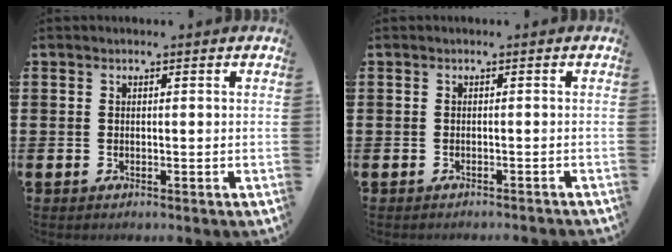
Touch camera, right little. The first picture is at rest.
{"total": 0.5, "force": [-0.5, -0.1, 0.0], "torque": [0.000, -0.001, -0.011]}